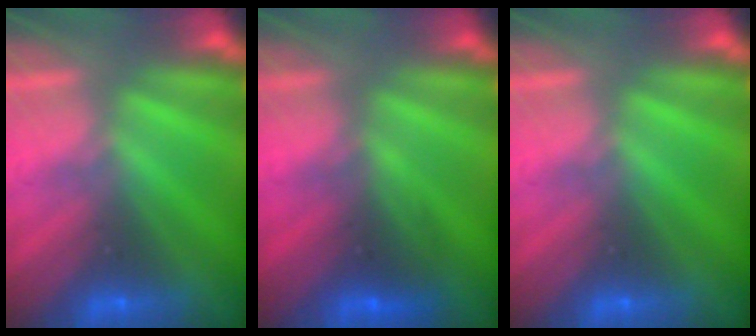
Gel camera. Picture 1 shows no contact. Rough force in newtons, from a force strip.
{"total": 2.6}
{"total": 0.0}